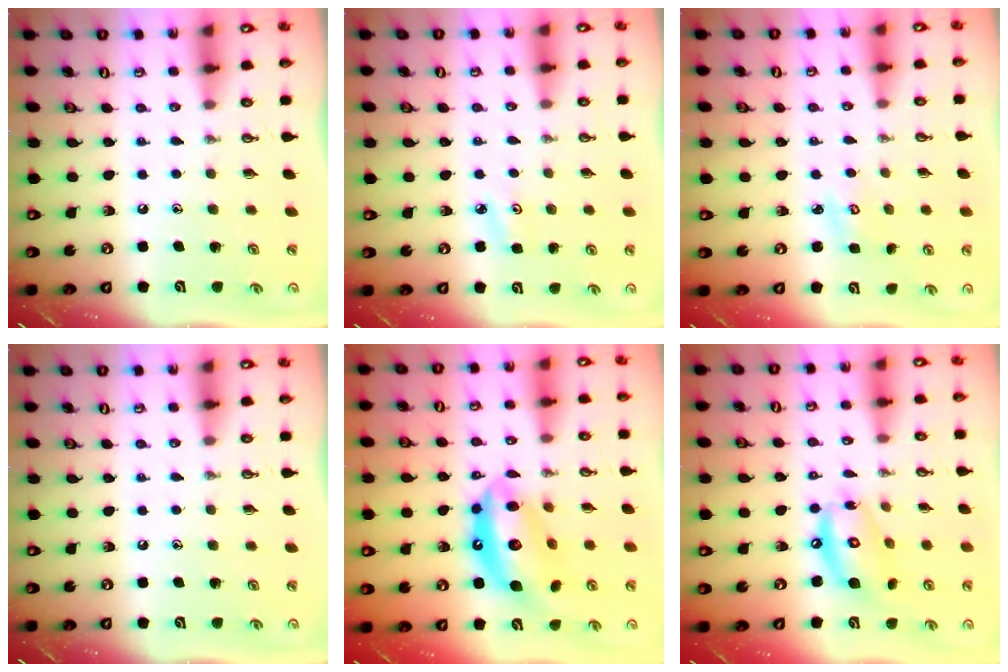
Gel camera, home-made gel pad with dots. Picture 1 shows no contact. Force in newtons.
{"total": 3.7, "press": 3.7, "slide": 0.3}
{"total": 2.9, "press": 2.8, "slide": 0.3}
{"total": 0.0}
{"total": 15.5, "press": 15.5, "slide": 1.3}
{"total": 13.5, "press": 13.4, "slide": 1.3}